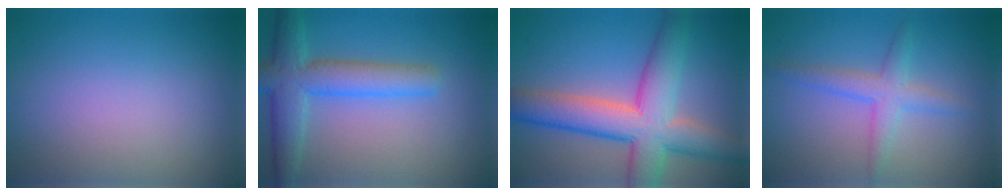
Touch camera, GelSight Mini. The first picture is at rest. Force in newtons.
{"total": 5.6, "press": 5.6, "slide": 0.3}
{"total": 9.1, "press": 9.1, "slide": 0.5}
{"total": 2.9, "press": 2.9, "slide": 0.0}